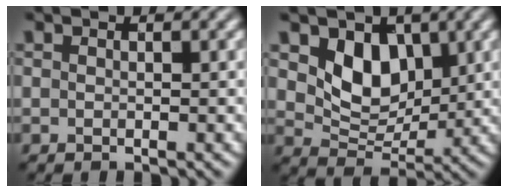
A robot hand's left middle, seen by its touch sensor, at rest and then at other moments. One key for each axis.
{"total": 4.5, "fx": 1.6, "fy": 3.3, "fz": 2.7, "tx": -0.060, "ty": -0.016, "tz": 0.028}